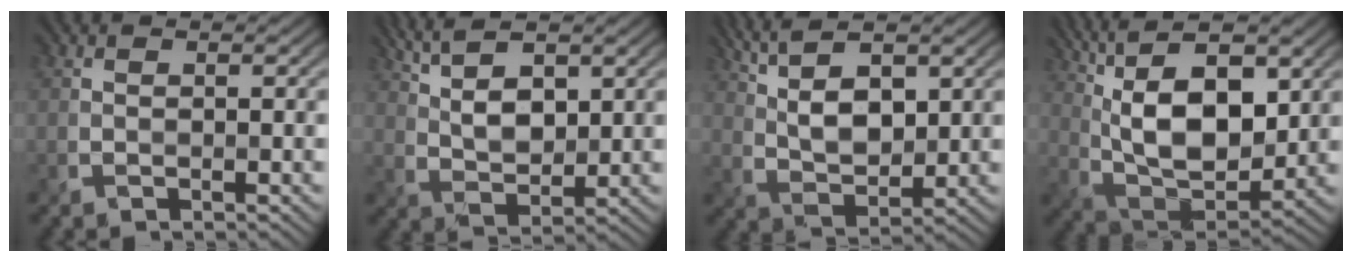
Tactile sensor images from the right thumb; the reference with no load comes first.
{"total": 7.5, "force": [4.3, 2.8, 5.5], "torque": [-0.112, 0.009, 0.089]}
{"total": 9.0, "force": [4.6, 3.4, 6.9], "torque": [-0.144, 0.012, 0.093]}
{"total": 16.2, "force": [6.2, 7.3, 13.0], "torque": [-0.259, 0.027, 0.105]}